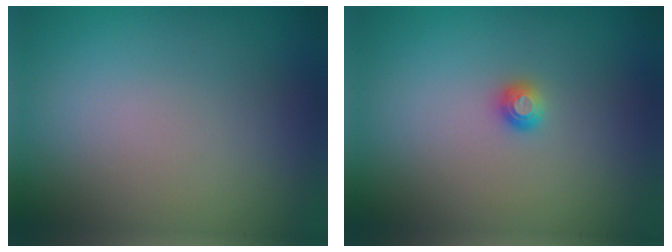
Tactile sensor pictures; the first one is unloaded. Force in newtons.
{"total": 1.1, "press": 1.1, "slide": 0.1}